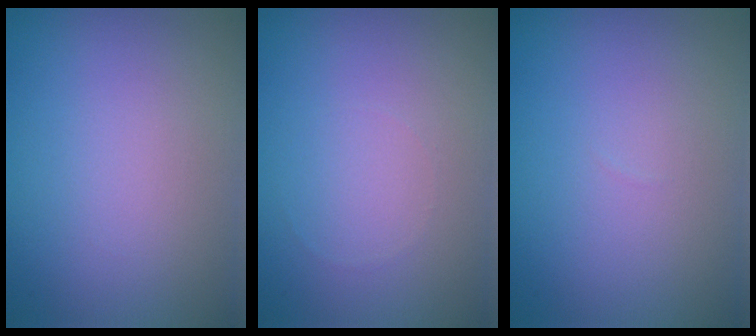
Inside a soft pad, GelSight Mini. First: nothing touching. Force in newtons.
{"total": 0.0}
{"total": 0.0}